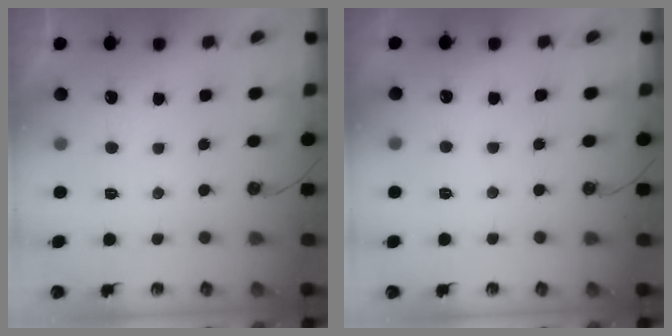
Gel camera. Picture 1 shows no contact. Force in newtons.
{"total": 3.4, "press": 3.4, "slide": 0.5}